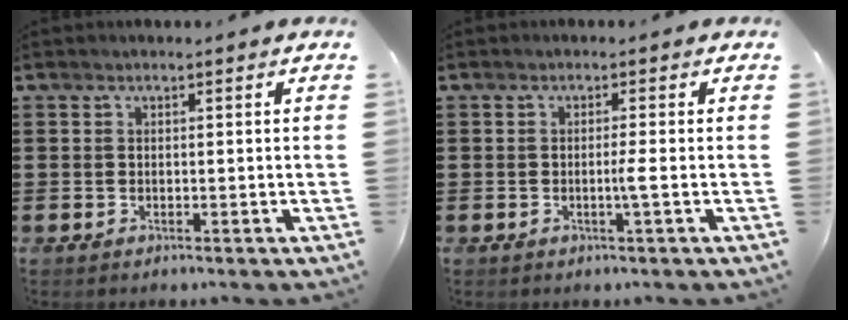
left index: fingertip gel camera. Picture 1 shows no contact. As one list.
[{"total": 2.1, "force": [-0.4, -0.6, 2.0], "torque": [-0.033, -0.006, -0.012]}]